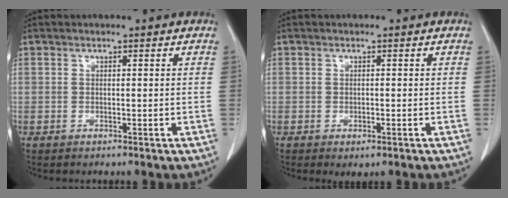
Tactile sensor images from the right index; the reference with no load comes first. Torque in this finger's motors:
{"motor_torque": [0.33, -0.23, 0.22, 0.05]}